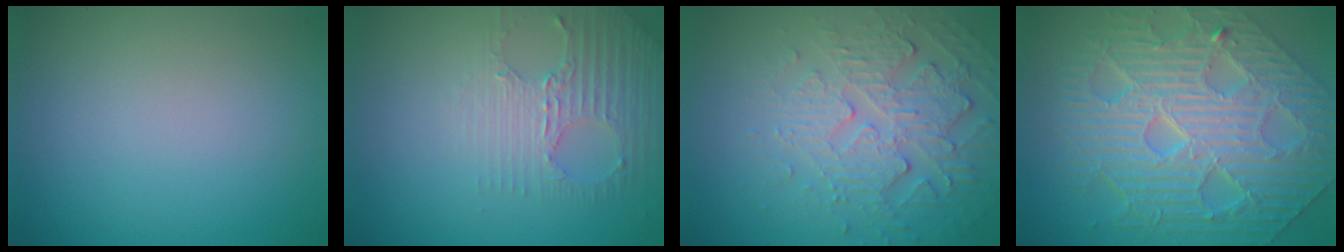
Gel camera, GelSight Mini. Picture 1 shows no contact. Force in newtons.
{"total": 2.8, "press": 2.5, "slide": 1.3}
{"total": 5.4, "press": 3.7, "slide": 4.0}
{"total": 10.1, "press": 7.6, "slide": 6.6}